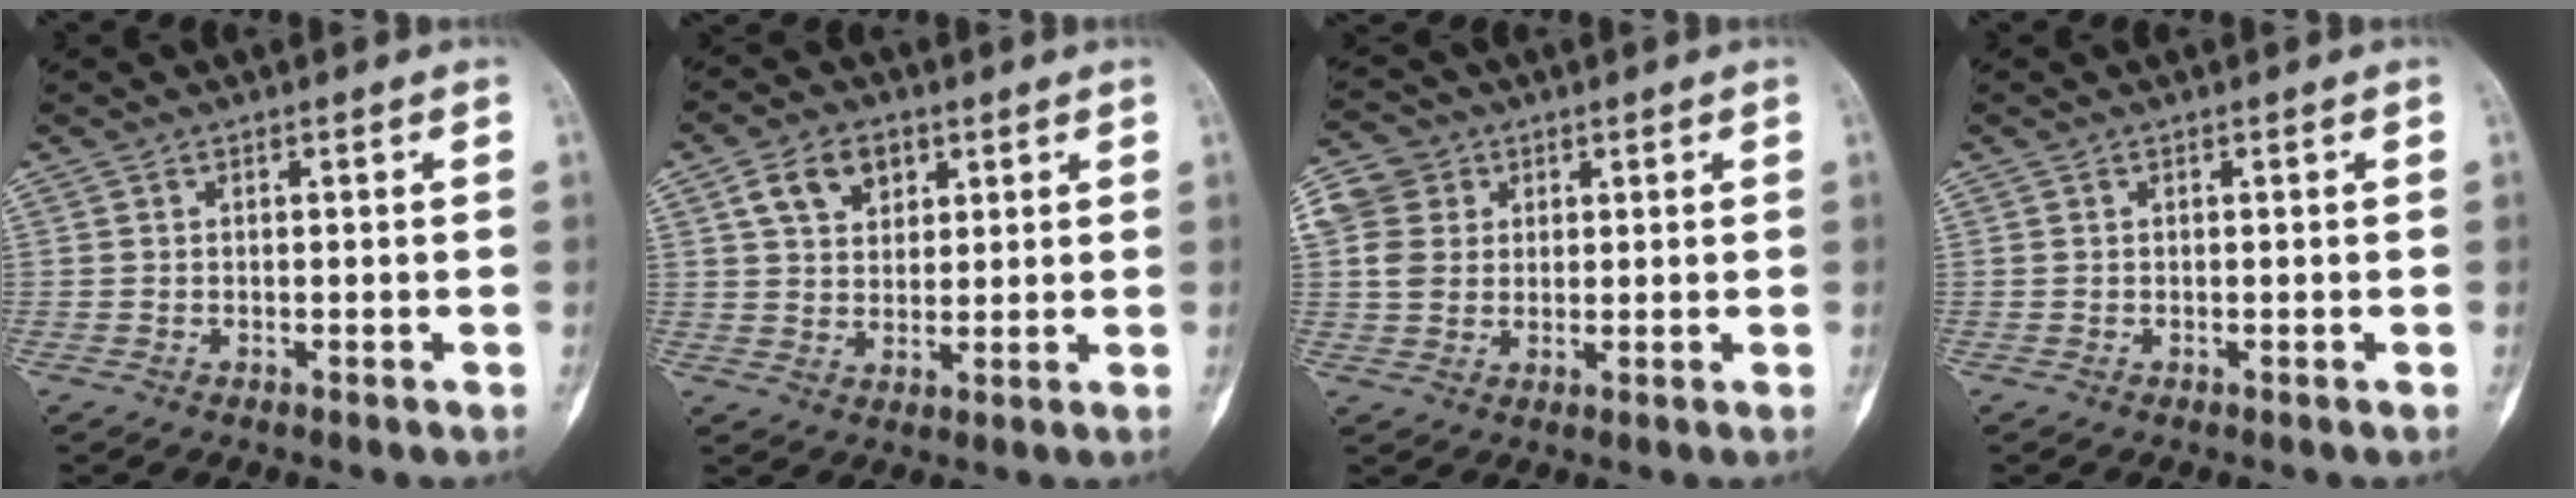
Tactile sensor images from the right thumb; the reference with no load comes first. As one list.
[{"total": 7.8, "force": [3.6, 5.4, 4.3], "torque": [-0.049, -0.009, 0.062]}, {"total": 7.3, "force": [1.9, 6.5, 2.7], "torque": [-0.039, 0.003, 0.033]}, {"total": 0.0}]